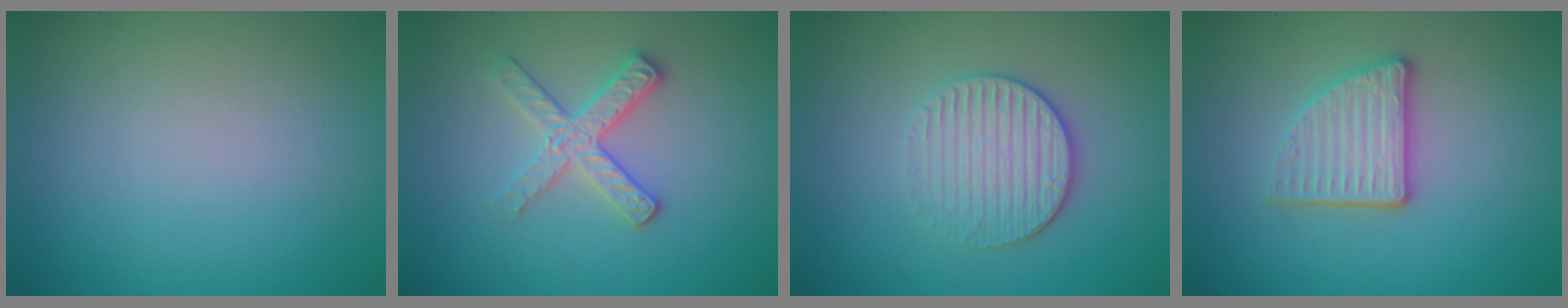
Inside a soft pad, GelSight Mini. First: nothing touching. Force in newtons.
{"total": 2.9, "press": 2.8, "slide": 0.8}
{"total": 3.7, "press": 3.1, "slide": 2.0}
{"total": 3.5, "press": 3.0, "slide": 1.7}